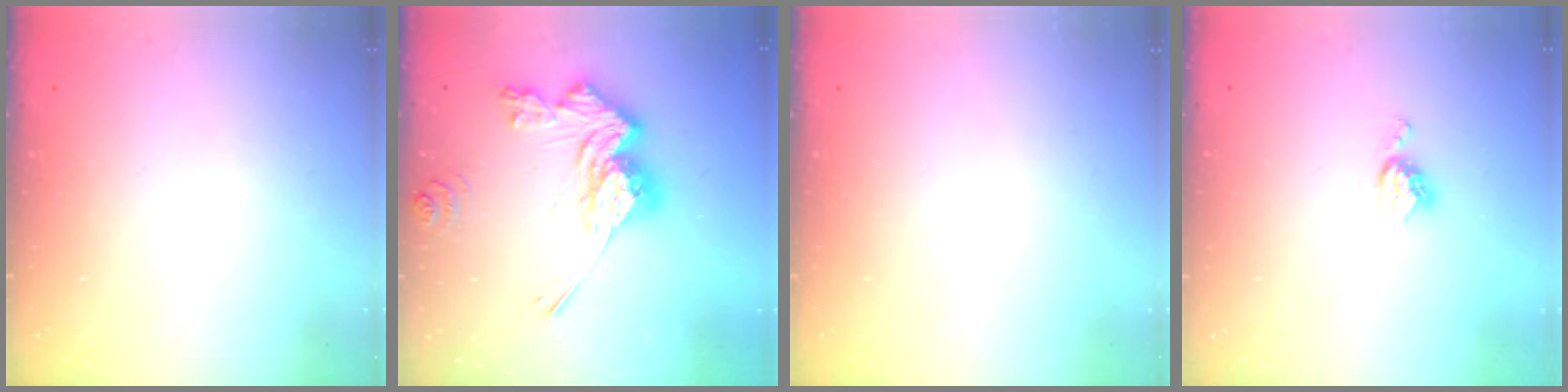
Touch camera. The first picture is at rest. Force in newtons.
{"total": 18.3, "press": 18.2, "slide": 1.7}
{"total": 0.0}
{"total": 6.3, "press": 6.3, "slide": 0.4}